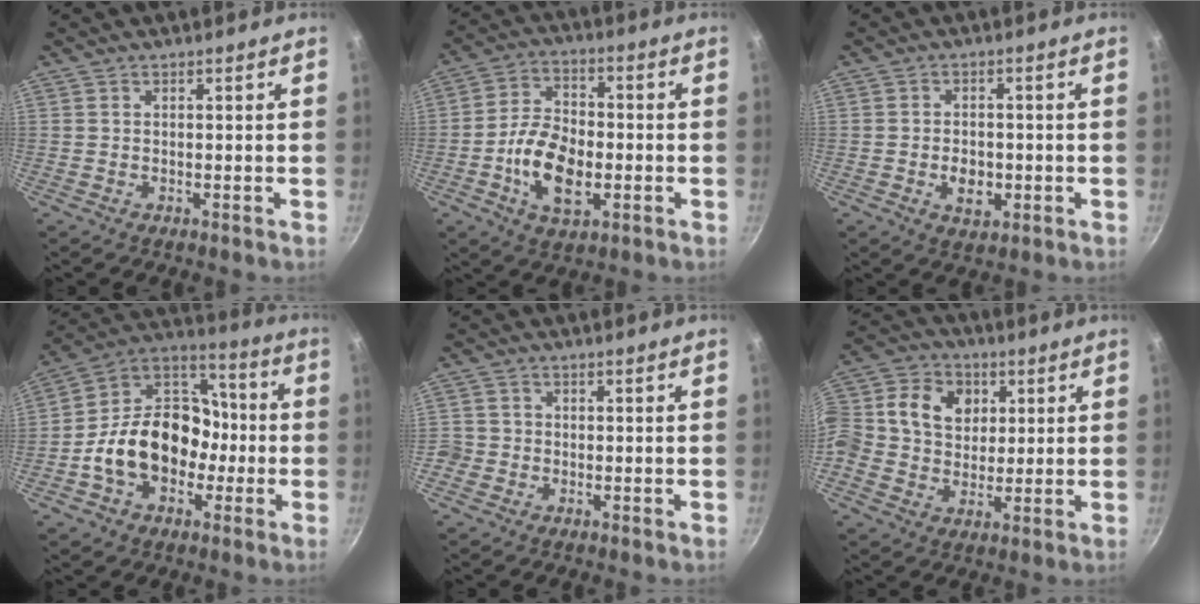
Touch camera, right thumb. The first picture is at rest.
{"total": 12.4, "force": [-2.9, 7.4, 9.5], "torque": [-0.160, 0.023, -0.058]}
{"total": 5.3, "force": [-1.2, 3.6, 3.7], "torque": [-0.046, 0.006, -0.018]}
{"total": 20.0, "force": [-4.4, 15.0, 12.5], "torque": [-0.174, 0.067, -0.084]}
{"total": 2.8, "force": [-1.1, 2.5, 0.5], "torque": [0.002, 0.014, -0.023]}
{"total": 18.2, "force": [3.4, 15.1, 9.6], "torque": [-0.192, 0.032, 0.046]}